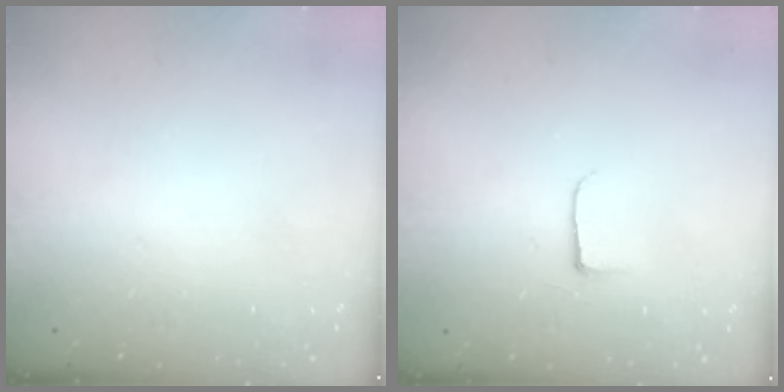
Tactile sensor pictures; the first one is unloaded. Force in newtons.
{"total": 4.0, "press": 4.0, "slide": 0.5}